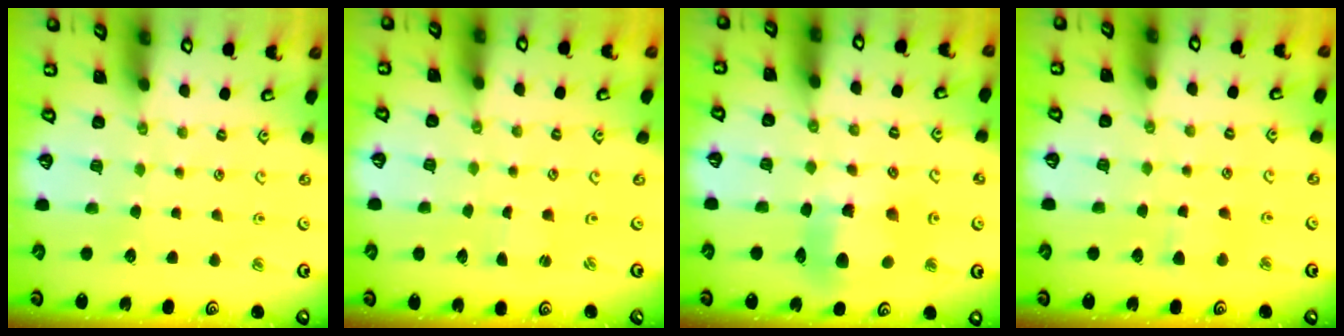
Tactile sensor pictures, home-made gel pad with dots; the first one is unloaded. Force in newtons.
{"total": 0.0}
{"total": 10.3, "press": 10.2, "slide": 1.4}
{"total": 4.0, "press": 3.9, "slide": 0.4}